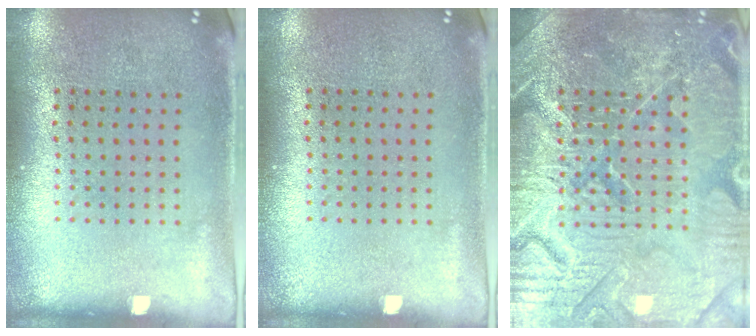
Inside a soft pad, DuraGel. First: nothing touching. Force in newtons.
{"total": 0.0}
{"total": 7.7, "press": 7.6, "slide": 0.9}